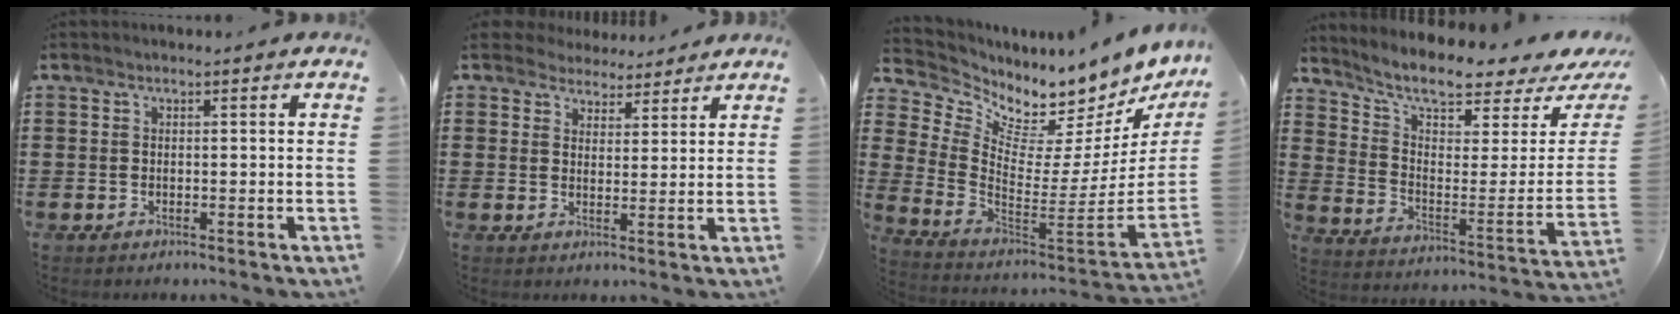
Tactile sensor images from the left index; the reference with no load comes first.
{"total": 3.9, "force": [3.4, 1.7, -0.3], "torque": [-0.012, -0.003, 0.065]}
{"total": 3.9, "force": [3.7, 0.9, -0.7], "torque": [-0.019, -0.070, 0.055]}
{"total": 5.9, "force": [4.9, 0.9, 3.2], "torque": [-0.073, -0.051, 0.079]}